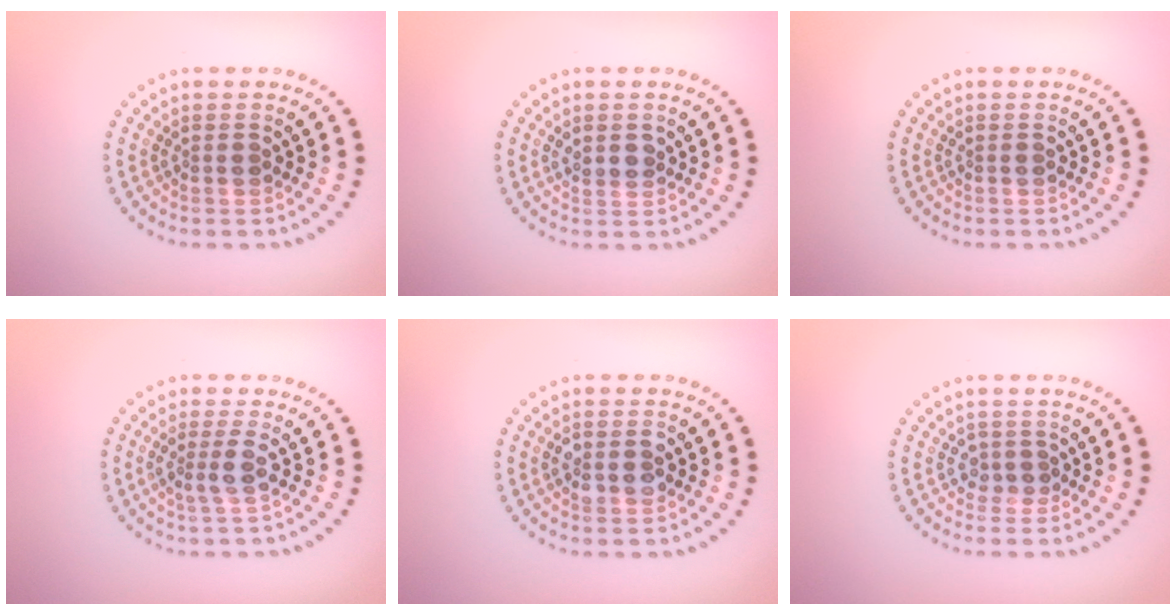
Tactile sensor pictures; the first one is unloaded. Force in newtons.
{"total": 1.6, "press": 1.5, "slide": 0.7}
{"total": 0.0}
{"total": 1.9, "press": 1.6, "slide": 1.0}
{"total": 2.7, "press": 2.7, "slide": 0.2}
{"total": 1.4, "press": 1.0, "slide": 0.9}